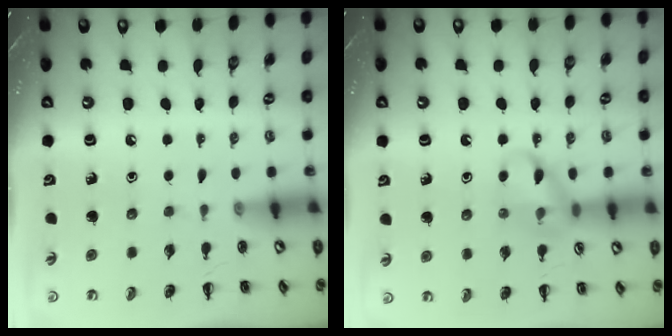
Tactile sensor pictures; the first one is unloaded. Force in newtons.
{"total": 11.4, "press": 11.3, "slide": 1.6}